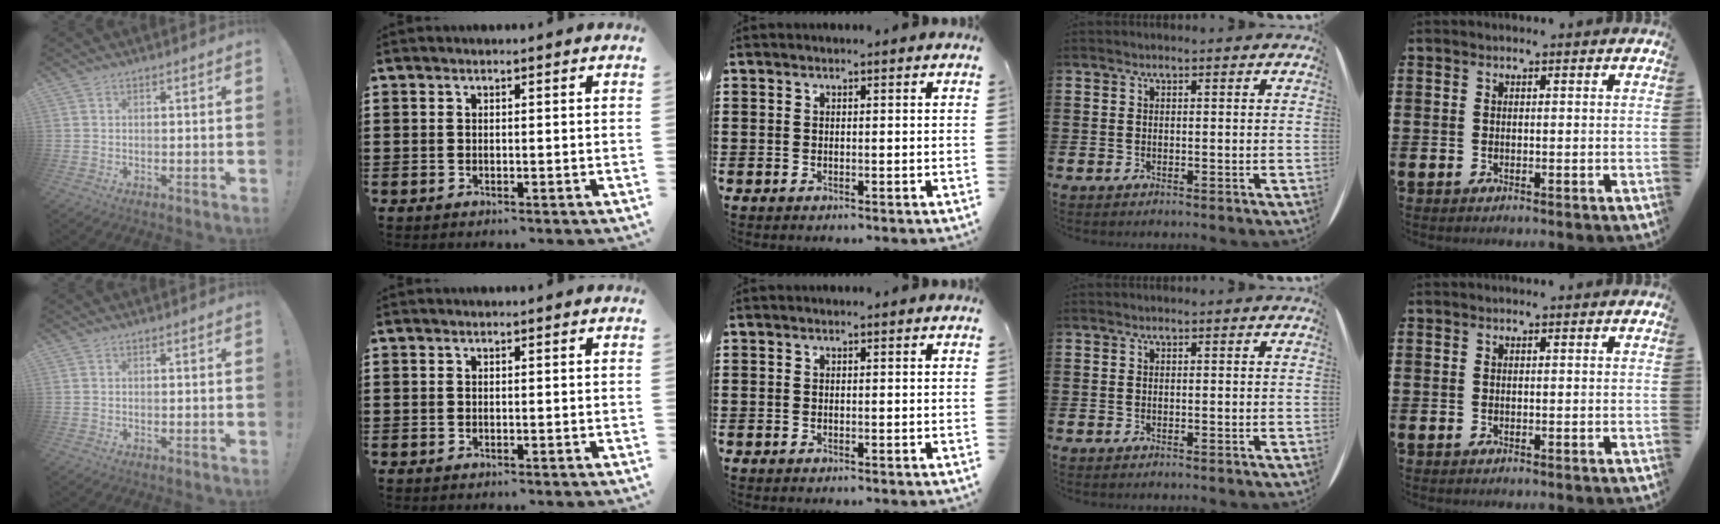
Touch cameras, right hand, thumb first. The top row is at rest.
{}